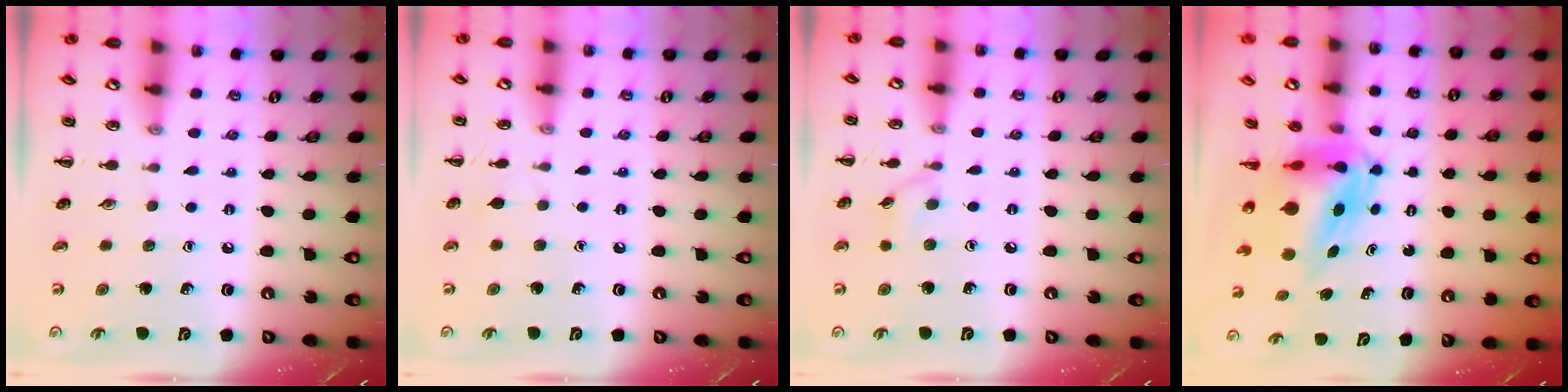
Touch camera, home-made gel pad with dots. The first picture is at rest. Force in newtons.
{"total": 3.3, "press": 3.1, "slide": 1.3}
{"total": 5.4, "press": 5.3, "slide": 0.6}
{"total": 6.7, "press": 6.4, "slide": 2.0}